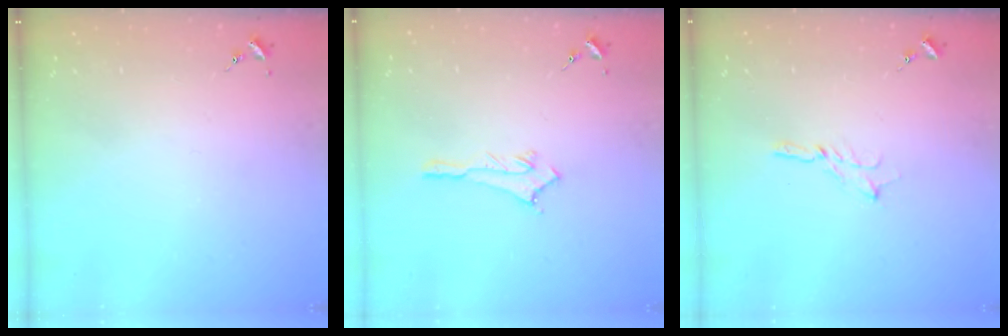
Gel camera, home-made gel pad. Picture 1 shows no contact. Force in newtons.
{"total": 3.0, "press": 2.9, "slide": 0.3}
{"total": 3.0, "press": 3.0, "slide": 0.1}